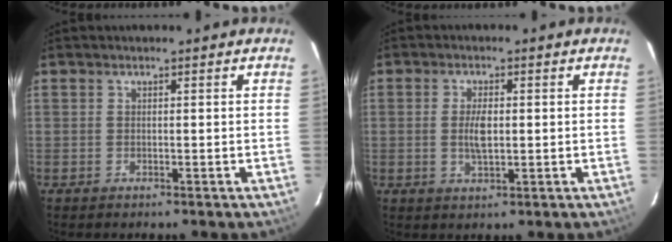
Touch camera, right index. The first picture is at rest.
{"total": 4.2, "force": [0.0, 1.8, 3.8], "torque": [-0.071, -0.003, 0.001]}